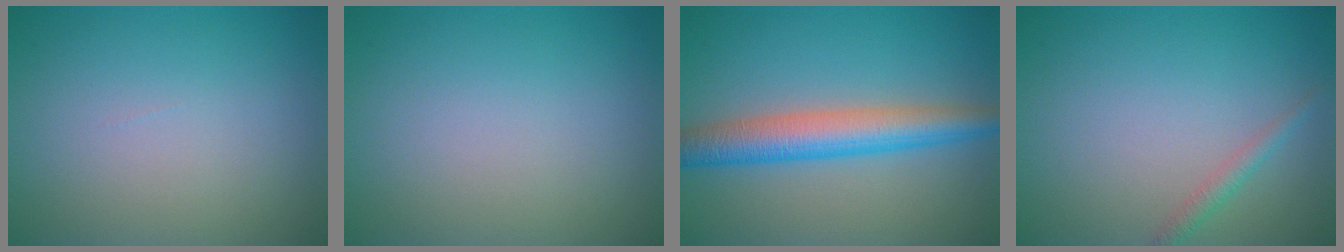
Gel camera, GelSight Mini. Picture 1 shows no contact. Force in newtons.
{"total": 0.0}
{"total": 5.5, "press": 5.5, "slide": 0.1}
{"total": 1.3, "press": 1.3, "slide": 0.0}